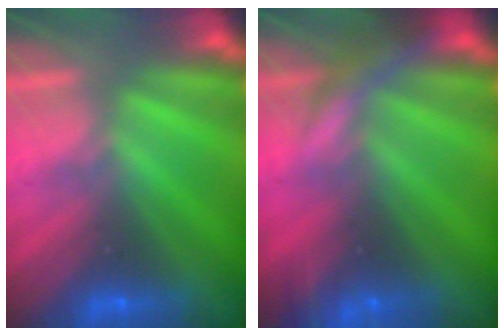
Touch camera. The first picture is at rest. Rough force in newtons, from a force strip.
{"total": 7.8}